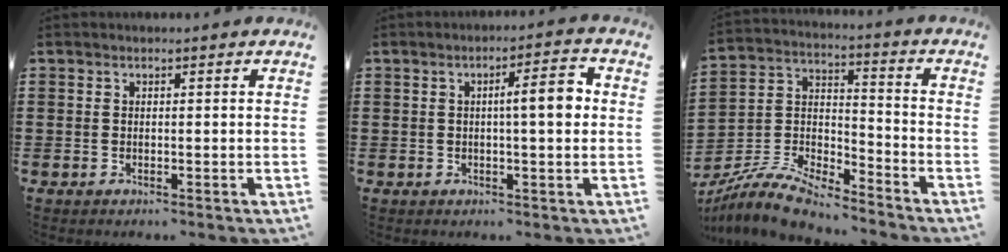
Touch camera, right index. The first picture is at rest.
{"total": 5.3, "force": [0.6, 0.8, 5.2], "torque": [-0.080, -0.005, 0.003]}
{"total": 8.5, "force": [-7.9, 1.3, 2.9], "torque": [-0.068, 0.005, -0.158]}